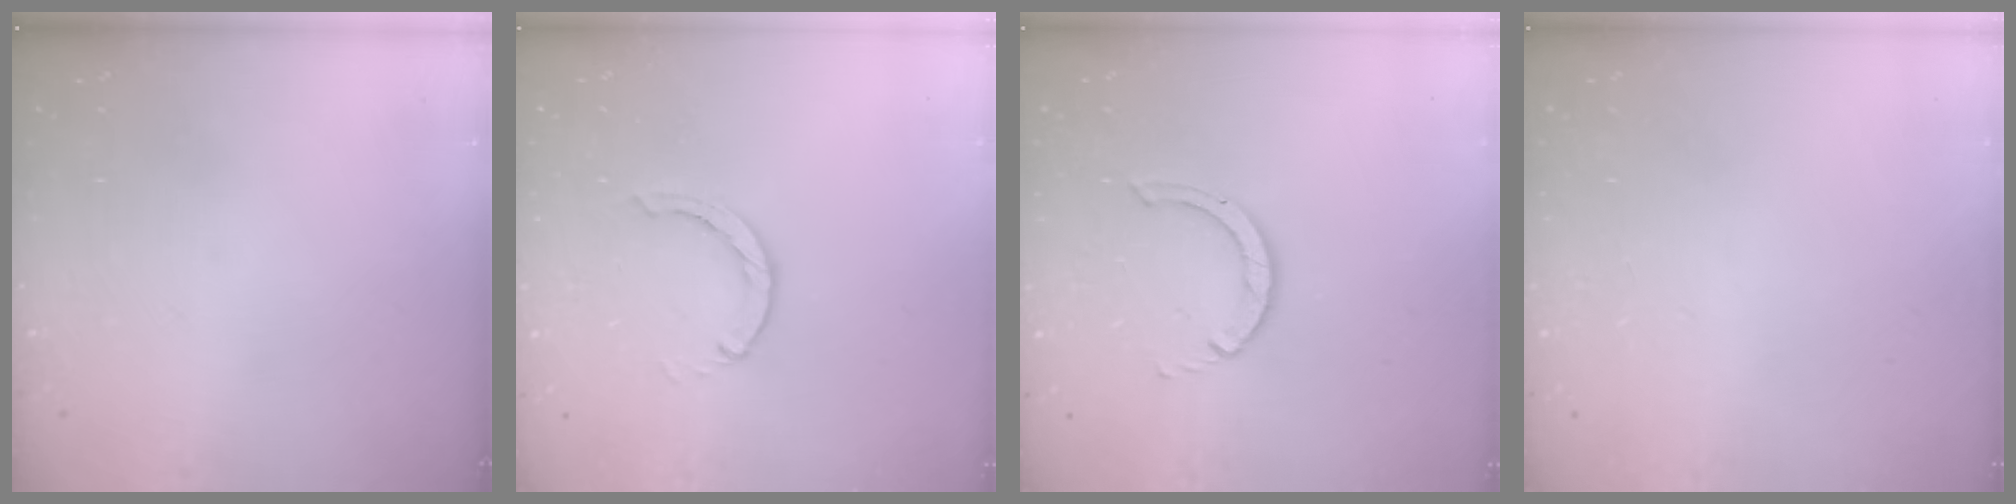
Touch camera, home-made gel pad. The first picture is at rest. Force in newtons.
{"total": 0.0}
{"total": 3.5, "press": 3.5, "slide": 0.6}
{"total": 2.4, "press": 2.4, "slide": 0.2}